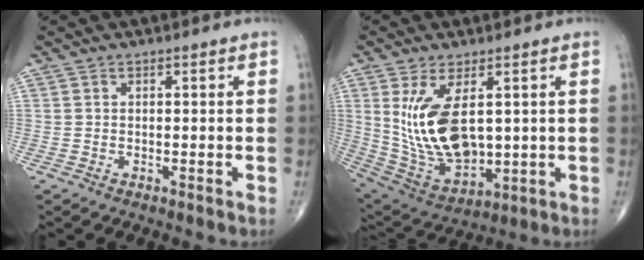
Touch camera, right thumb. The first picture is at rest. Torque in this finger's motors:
{"motor_torque": [-0.62, 1.44, 1.28, 0.53, 0.46]}